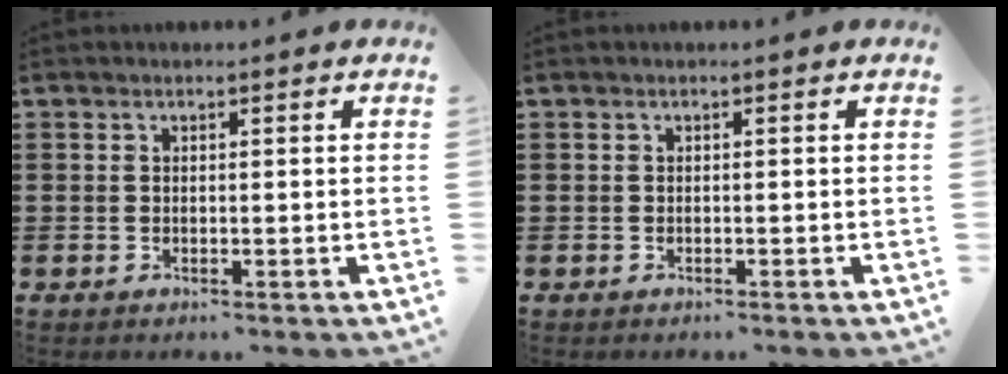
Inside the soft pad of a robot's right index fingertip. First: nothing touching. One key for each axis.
{"total": 0.0}